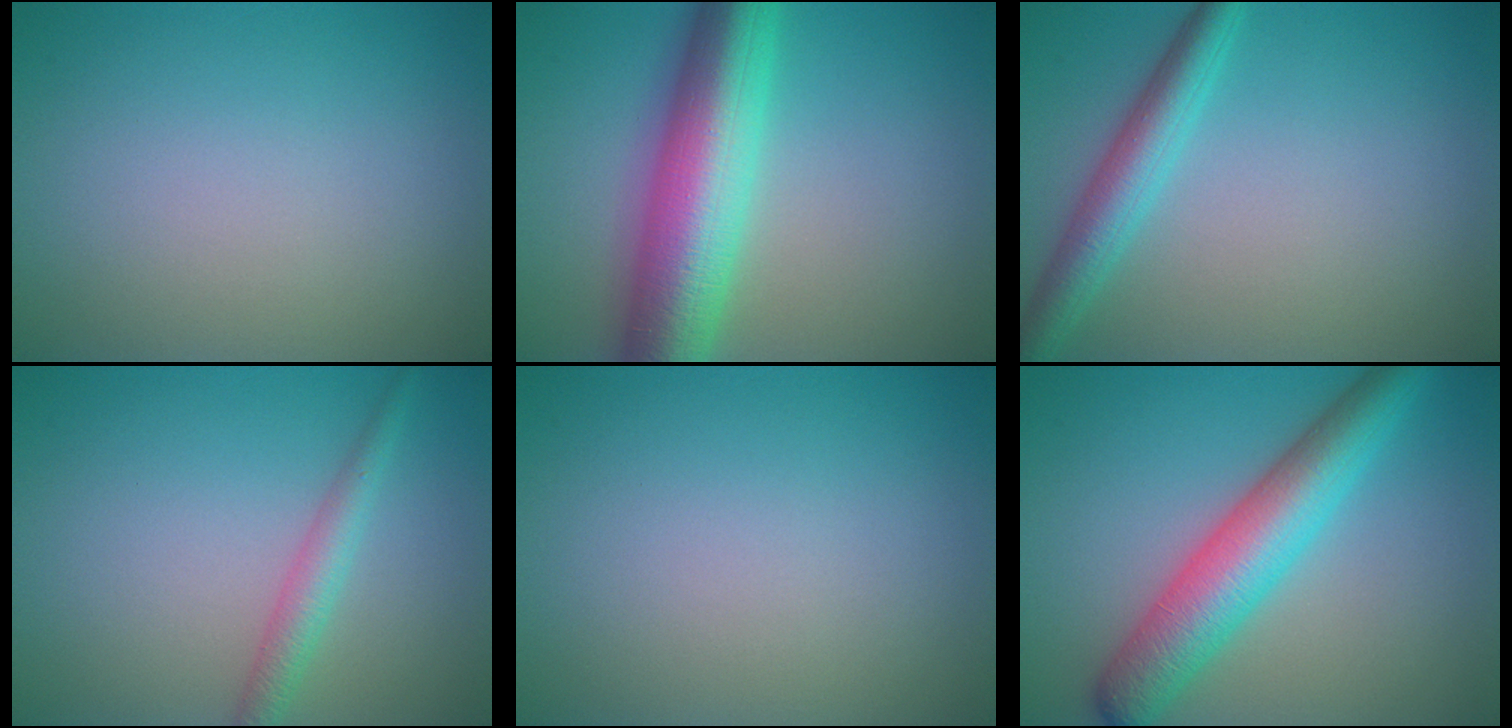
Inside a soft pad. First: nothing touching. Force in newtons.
{"total": 10.5, "press": 10.5, "slide": 0.0}
{"total": 3.8, "press": 3.8, "slide": 0.1}
{"total": 2.2, "press": 2.2, "slide": 0.2}
{"total": 0.0}
{"total": 7.1, "press": 7.1, "slide": 0.2}